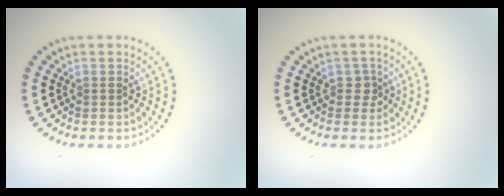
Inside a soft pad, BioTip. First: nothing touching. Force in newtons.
{"total": 1.2, "press": 1.0, "slide": 0.7}